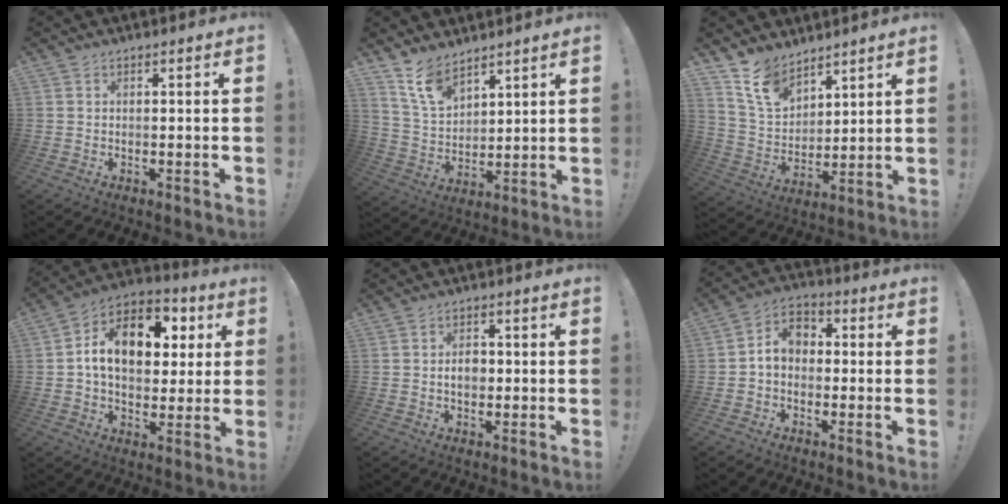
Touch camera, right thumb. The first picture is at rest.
{"total": 10.8, "force": [8.4, 5.4, 4.0], "torque": [-0.095, -0.047, 0.167]}
{"total": 12.0, "force": [9.3, 6.4, 4.0], "torque": [-0.095, -0.057, 0.183]}
{"total": 16.7, "force": [3.7, 11.8, 11.3], "torque": [-0.164, 0.002, 0.071]}
{"total": 4.1, "force": [-0.4, 2.9, 2.9], "torque": [-0.042, 0.003, -0.010]}
{"total": 7.0, "force": [-0.2, 5.6, 4.2], "torque": [-0.073, 0.019, 0.003]}